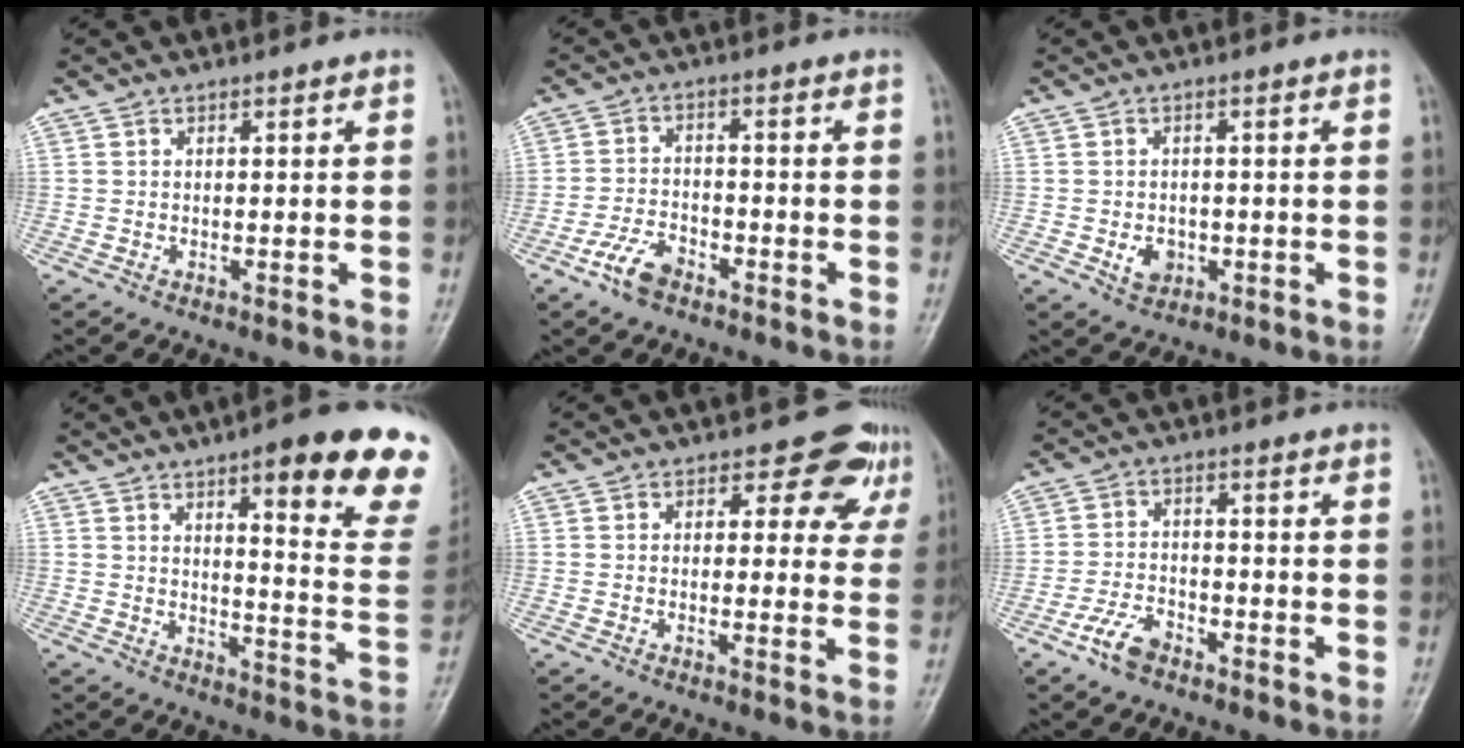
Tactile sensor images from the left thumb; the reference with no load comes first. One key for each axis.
{"total": 5.5, "fx": -3.6, "fy": 2.8, "fz": 3.1, "tx": -0.058, "ty": 0.019, "tz": -0.072}
{"total": 3.6, "fx": -1.0, "fy": 2.8, "fz": 1.9, "tx": -0.021, "ty": 0.002, "tz": -0.010}
{"total": 19.4, "fx": 11.9, "fy": 4.0, "fz": 14.9, "tx": -0.157, "ty": -0.059, "tz": 0.145}
{"total": 6.4, "fx": 4.1, "fy": 4.3, "fz": 2.4, "tx": 0.007, "ty": -0.021, "tz": 0.032}
{"total": 5.1, "fx": -3.4, "fy": 2.6, "fz": 2.8, "tx": -0.054, "ty": 0.018, "tz": -0.068}